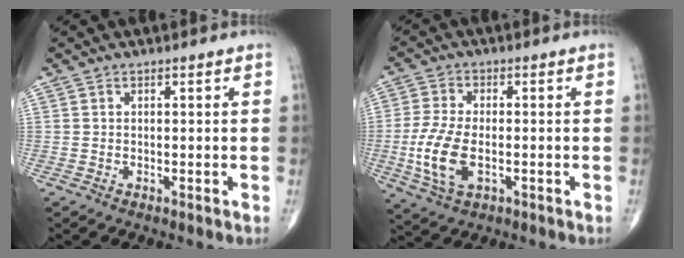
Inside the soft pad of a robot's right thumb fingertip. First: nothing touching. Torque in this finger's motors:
{"motor_torque": [-0.37, 0.53, 0.50, 0.53, 0.27]}